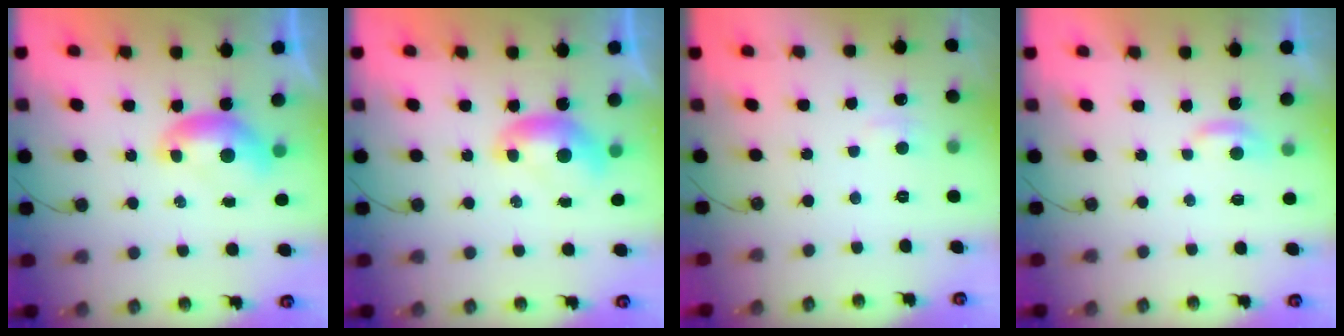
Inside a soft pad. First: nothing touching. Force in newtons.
{"total": 0.0}
{"total": 2.9, "press": 2.8, "slide": 0.5}
{"total": 2.3, "press": 2.3, "slide": 0.4}